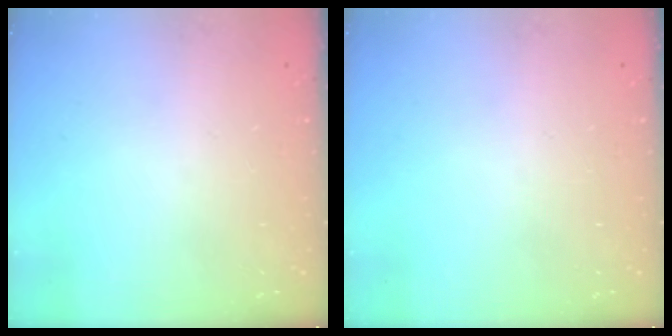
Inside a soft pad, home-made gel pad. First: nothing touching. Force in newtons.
{"total": 0.0}